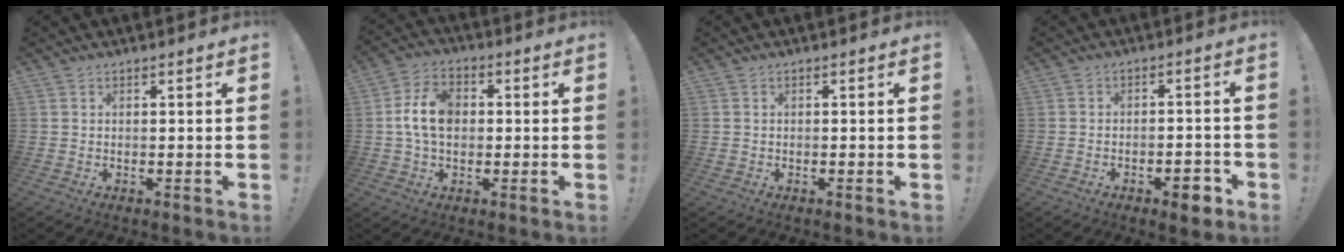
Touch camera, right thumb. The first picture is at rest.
{"total": 10.8, "force": [0.4, 7.5, 7.8], "torque": [-0.144, 0.013, 0.010]}
{"total": 0.9, "force": [-0.7, 0.3, 0.4], "torque": [-0.010, 0.003, -0.012]}
{"total": 5.7, "force": [-3.5, 2.4, 3.8], "torque": [-0.047, 0.019, -0.056]}